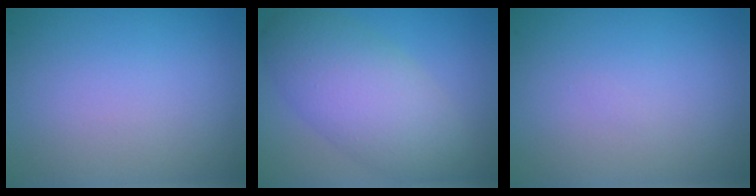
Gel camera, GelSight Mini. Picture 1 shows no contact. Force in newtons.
{"total": 6.8, "press": 6.8, "slide": 0.5}
{"total": 0.0}